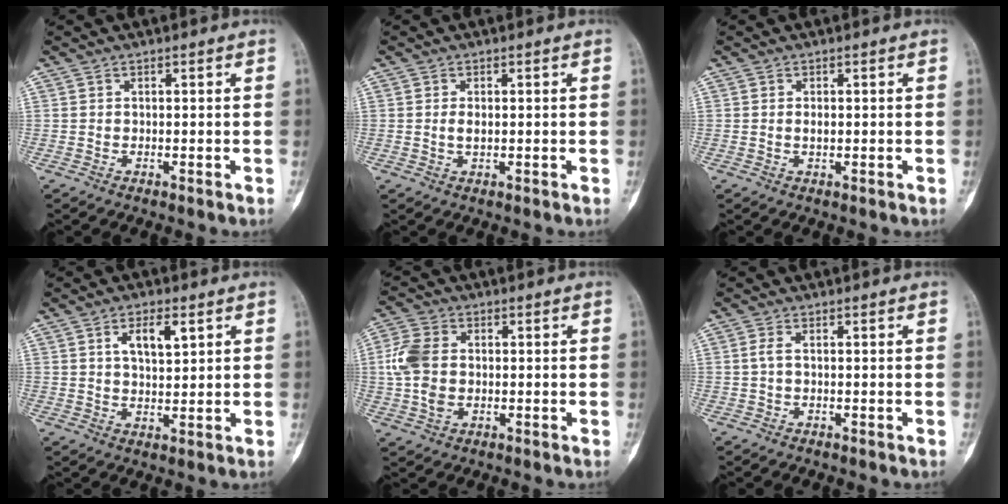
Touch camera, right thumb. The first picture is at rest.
{"total": 1.6, "force": [0.1, 0.9, 1.4], "torque": [-0.022, -0.001, 0.002]}
{"total": 1.2, "force": [0.1, 0.7, 1.0], "torque": [-0.012, 0.001, 0.001]}
{"total": 5.8, "force": [2.4, 2.5, 4.6], "torque": [-0.071, -0.011, 0.043]}
{"total": 8.2, "force": [0.1, 5.7, 5.9], "torque": [-0.131, 0.008, -0.002]}
{"total": 1.4, "force": [0.0, 0.5, 1.3], "torque": [-0.030, -0.001, -0.001]}